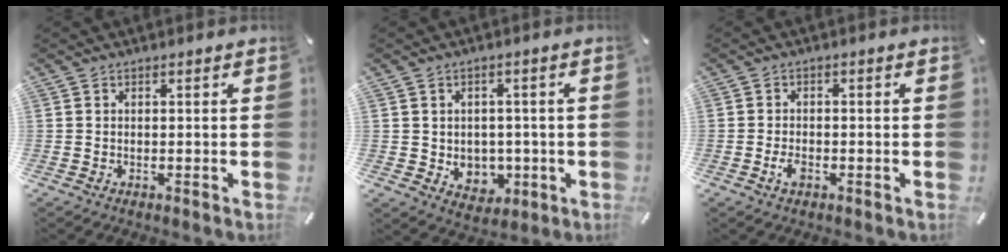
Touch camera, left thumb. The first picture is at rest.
{"total": 5.7, "force": [-0.2, 5.3, 1.9], "torque": [-0.018, 0.003, 0.001]}
{"total": 2.4, "force": [-1.2, 1.3, 1.6], "torque": [-0.041, 0.000, -0.025]}